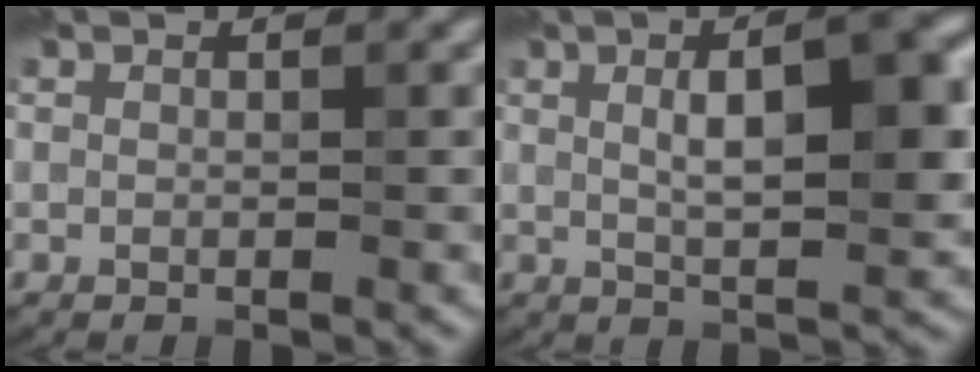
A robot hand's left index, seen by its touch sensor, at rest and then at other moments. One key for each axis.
{"total": 7.0, "fx": 1.4, "fy": 2.0, "fz": 6.6, "tx": -0.095, "ty": 0.009, "tz": 0.019}